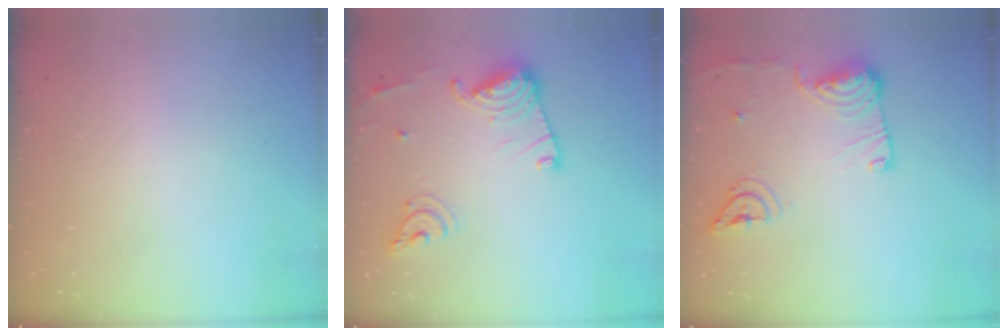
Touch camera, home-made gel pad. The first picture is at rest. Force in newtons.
{"total": 15.7, "press": 15.6, "slide": 1.6}
{"total": 13.5, "press": 13.4, "slide": 1.7}